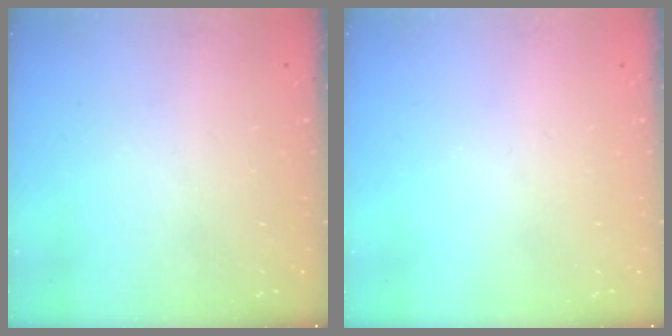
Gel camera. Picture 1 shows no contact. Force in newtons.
{"total": 0.0}